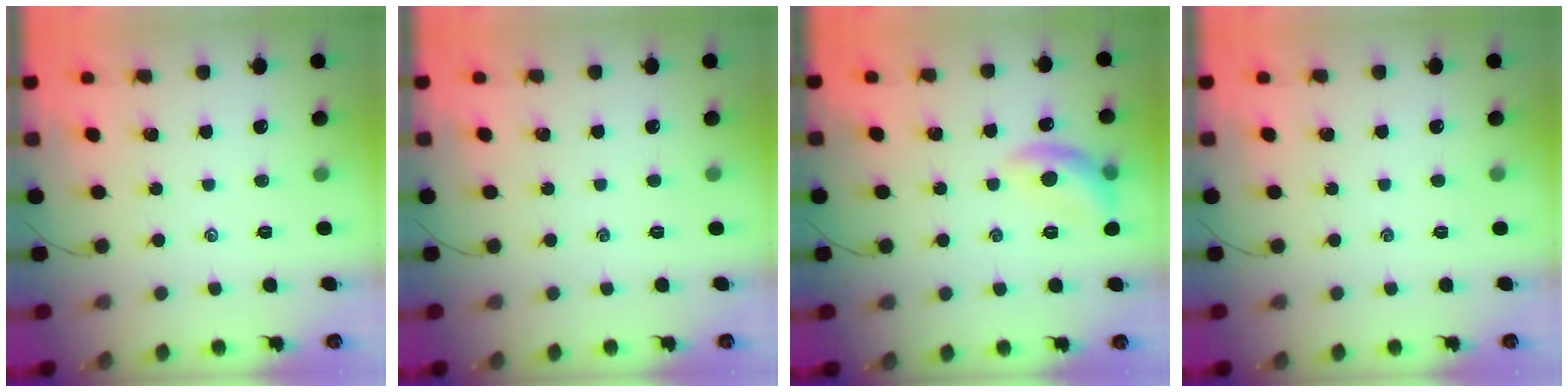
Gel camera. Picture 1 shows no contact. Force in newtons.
{"total": 0.0}
{"total": 10.8, "press": 10.8, "slide": 0.6}
{"total": 0.0}